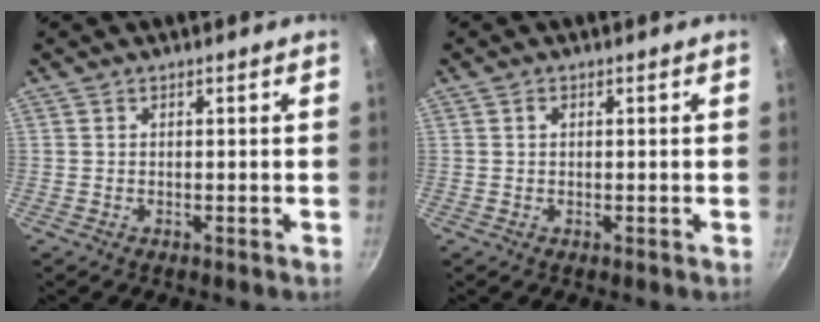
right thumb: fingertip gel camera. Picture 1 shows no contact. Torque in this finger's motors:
{"motor_torque": [-0.17, 0.37, 0.26, -0.10, 0.01]}